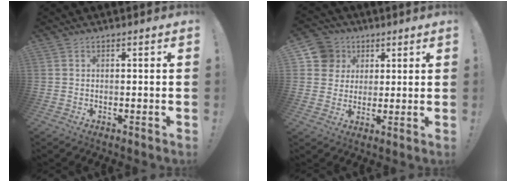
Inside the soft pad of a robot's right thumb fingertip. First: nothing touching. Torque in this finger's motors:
{"motor_torque": [0.23, 0.16, 0.26, 0.15, -0.02]}